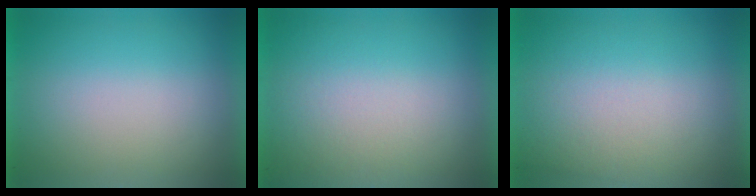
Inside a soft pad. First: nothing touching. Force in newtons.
{"total": 2.3}
{"total": 2.4}